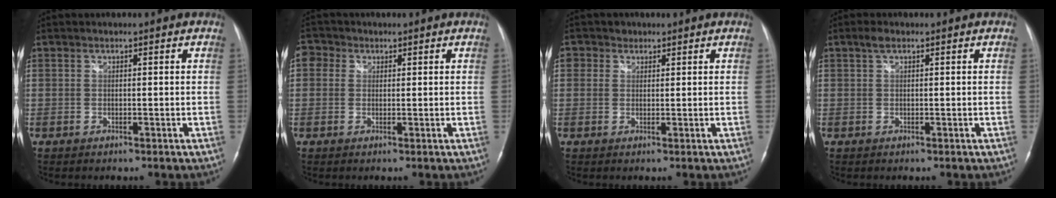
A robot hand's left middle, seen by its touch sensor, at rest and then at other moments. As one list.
[{"total": 2.7, "force": [0.9, 2.4, 0.9], "torque": [-0.017, 0.013, 0.014]}, {"total": 2.2, "force": [1.1, 1.9, 0.2], "torque": [0.003, 0.003, 0.013]}, {"total": 0.7, "force": [0.3, 0.3, 0.5], "torque": [-0.008, 0.007, 0.004]}]